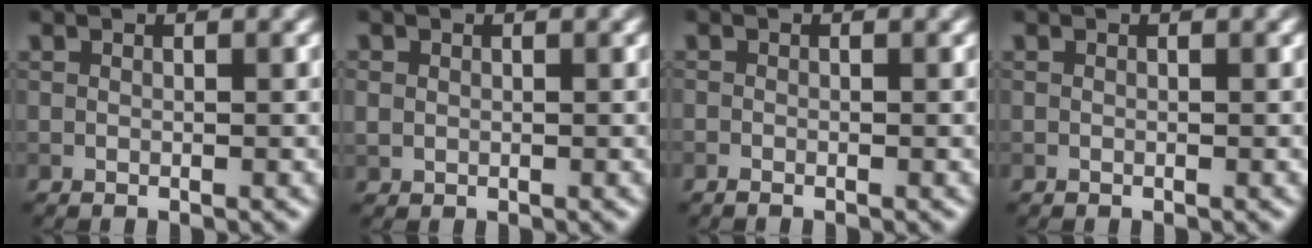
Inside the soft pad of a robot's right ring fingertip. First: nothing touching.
{"total": 0.9, "force": [0.2, 0.9, 0.3], "torque": [-0.003, -0.002, 0.005]}
{"total": 0.5, "force": [-0.4, 0.1, 0.3], "torque": [-0.004, -0.002, -0.007]}
{"total": 0.0}